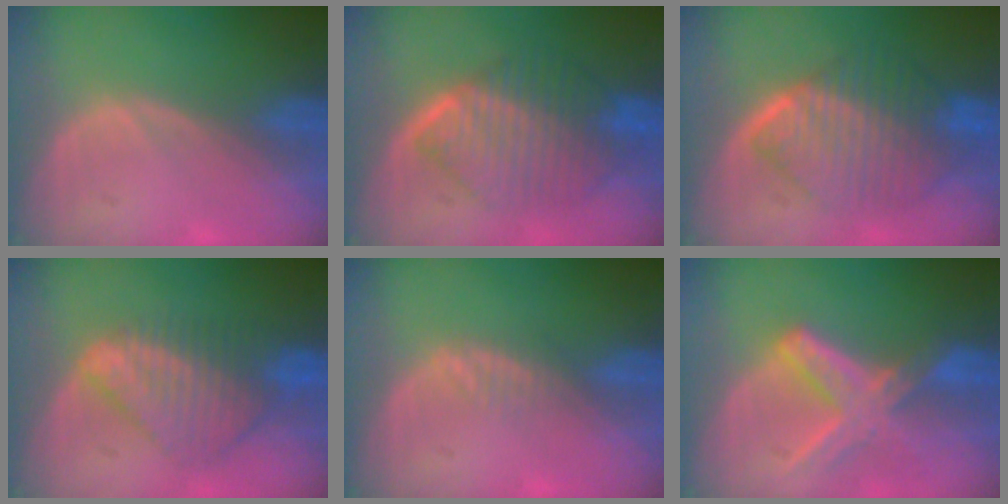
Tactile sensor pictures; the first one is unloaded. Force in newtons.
{"total": 9.1, "press": 9.1, "slide": 0.5}
{"total": 9.5, "press": 9.5, "slide": 0.7}
{"total": 8.7, "press": 7.6, "slide": 4.3}
{"total": 1.6, "press": 1.6, "slide": 0.1}
{"total": 8.3, "press": 7.3, "slide": 4.0}